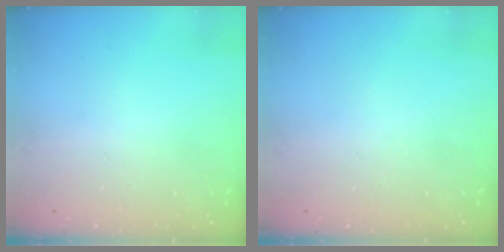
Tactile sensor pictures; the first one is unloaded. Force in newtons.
{"total": 0.0}